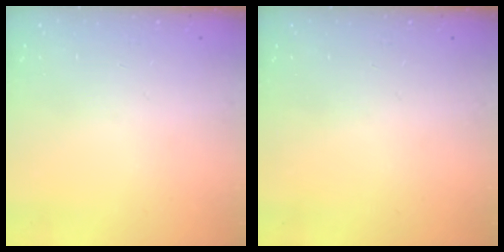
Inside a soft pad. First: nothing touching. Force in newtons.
{"total": 0.0}